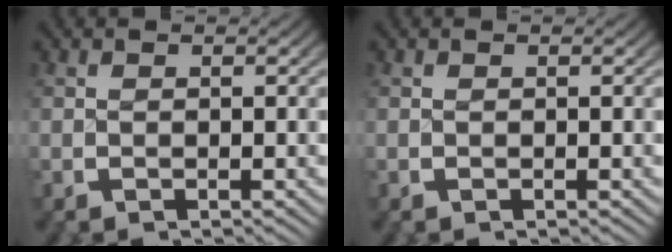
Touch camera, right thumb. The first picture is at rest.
{"total": 0.0}